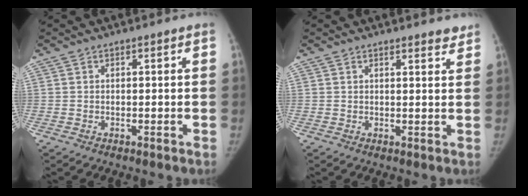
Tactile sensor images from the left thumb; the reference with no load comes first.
{"total": 2.8, "force": [2.5, 0.6, 1.0], "torque": [-0.002, -0.015, 0.025]}